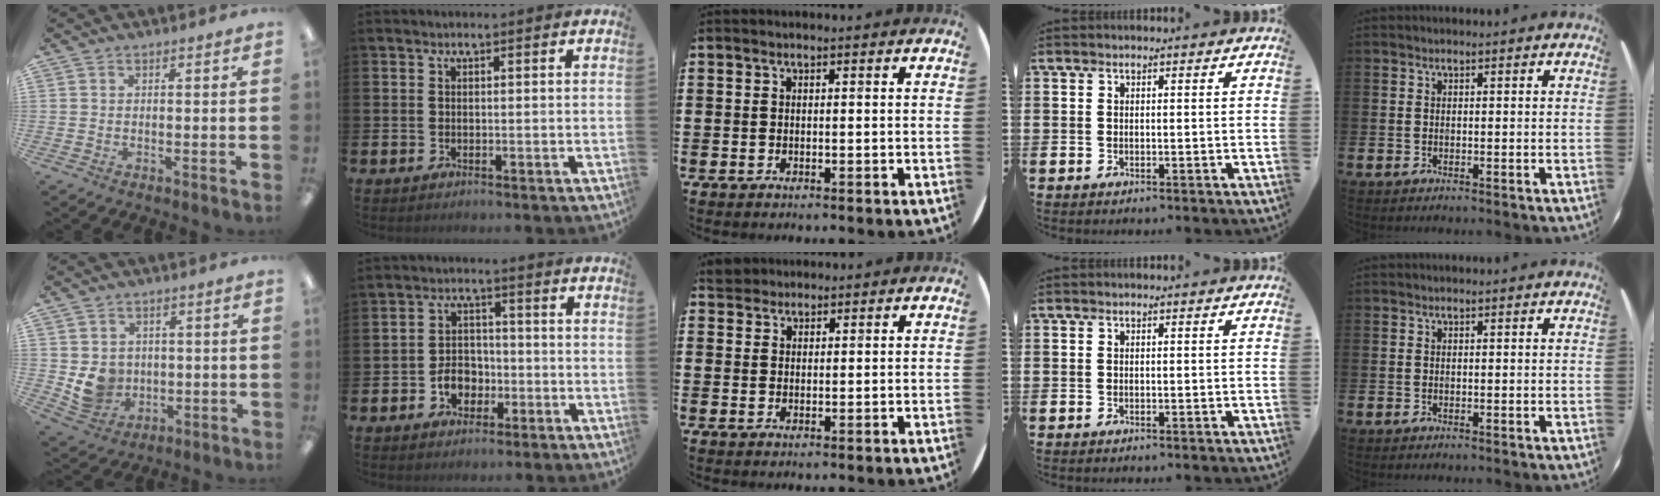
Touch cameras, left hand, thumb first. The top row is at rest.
{"thumb": {"total": 7.5, "force": [0.3, 7.1, 2.2], "torque": [-0.039, 0.000, 0.015]}, "index": {"total": 4.3, "force": [-1.8, 3.4, 1.9], "torque": [-0.031, 0.001, -0.041]}, "middle": {"total": 2.4, "force": [2.2, 0.9, 0.1], "torque": [0.002, 0.000, 0.043]}}